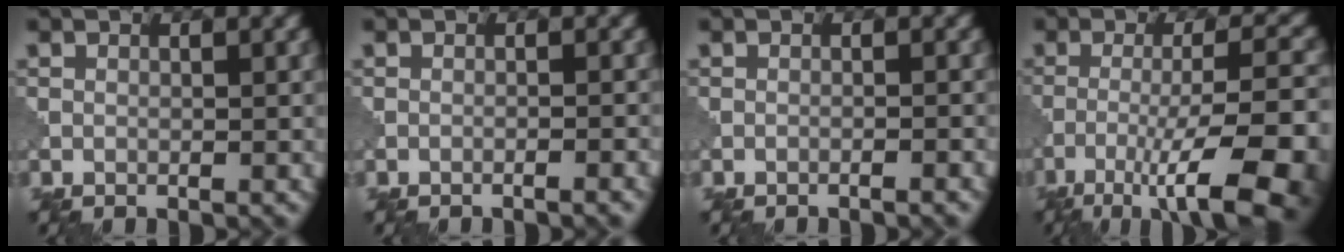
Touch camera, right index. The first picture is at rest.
{"total": 1.6, "force": [-1.1, 0.3, 1.2], "torque": [-0.012, 0.007, -0.028]}
{"total": 1.3, "force": [-1.0, 0.2, 0.9], "torque": [-0.010, 0.005, -0.027]}
{"total": 11.1, "force": [-6.0, 2.4, 9.0], "torque": [-0.142, 0.003, -0.093]}